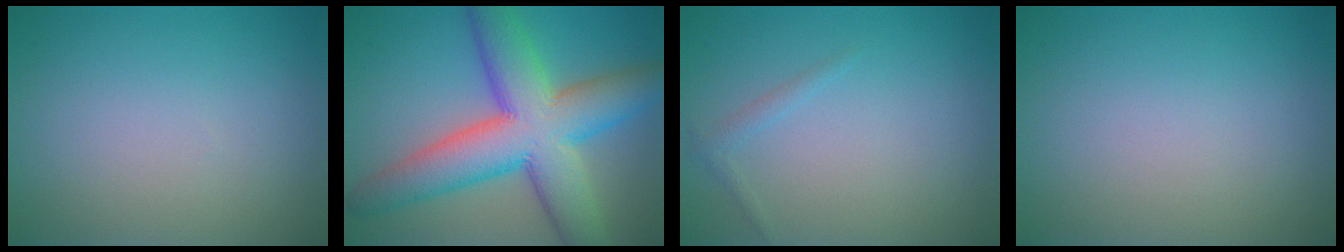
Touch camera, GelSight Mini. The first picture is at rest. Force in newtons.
{"total": 11.4, "press": 11.4, "slide": 0.2}
{"total": 0.9, "press": 0.9, "slide": 0.1}
{"total": 0.0}